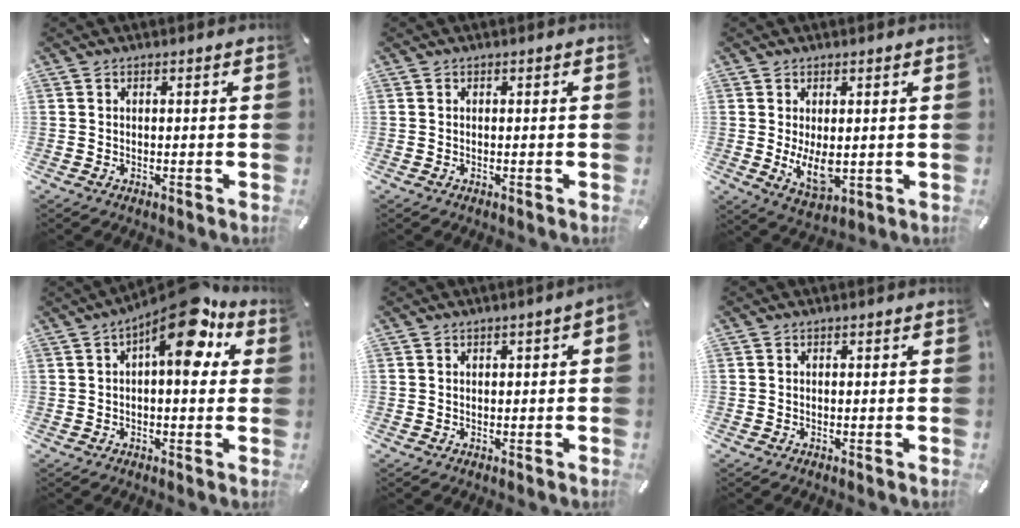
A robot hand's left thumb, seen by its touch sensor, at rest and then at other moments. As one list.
[{"total": 0.0}, {"total": 7.9, "force": [0.0, 3.8, 6.9], "torque": [-0.135, -0.019, 0.001]}, {"total": 13.9, "force": [5.8, 5.5, 11.4], "torque": [-0.149, -0.040, 0.089]}, {"total": 1.2, "force": [0.2, 0.4, 1.1], "torque": [-0.020, 0.002, 0.002]}, {"total": 0.0}]